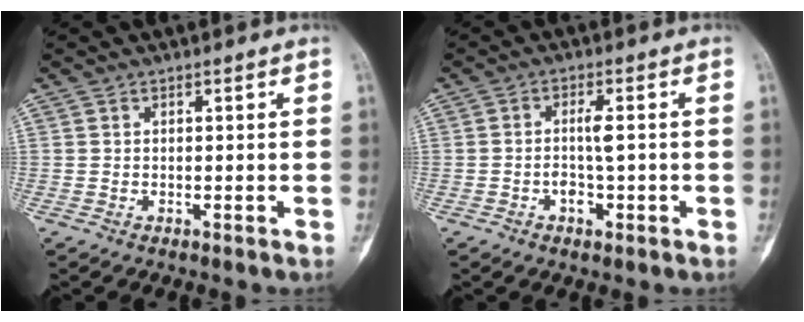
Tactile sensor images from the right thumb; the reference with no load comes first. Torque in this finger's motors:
{"motor_torque": [0.66, 3.44, 0.54, -0.45, 0.01]}